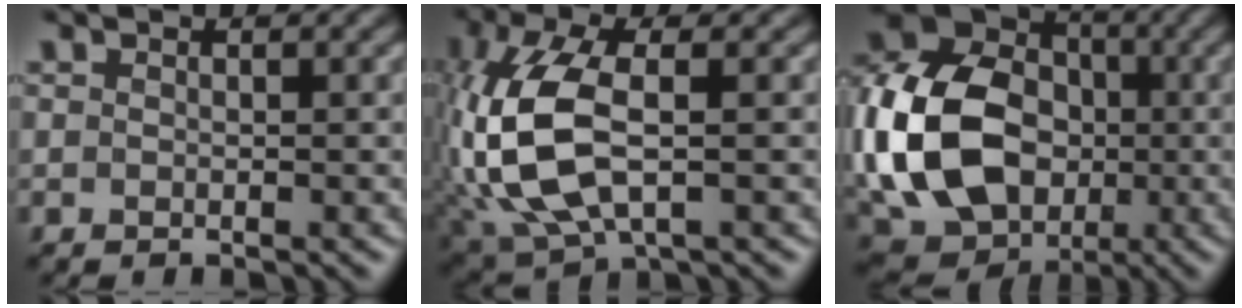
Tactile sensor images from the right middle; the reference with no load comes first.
{"total": 9.7, "force": [-0.2, 5.1, 8.2], "torque": [-0.207, -0.001, 0.001]}
{"total": 15.6, "force": [-1.8, 12.3, 9.3], "torque": [-0.223, -0.001, -0.025]}